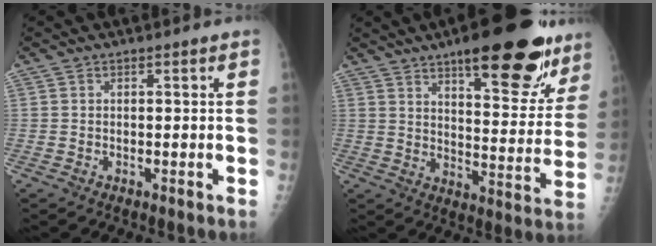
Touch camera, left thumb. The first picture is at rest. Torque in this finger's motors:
{"motor_torque": [4.03, 0.98, 1.08, -1.11, 0.12]}